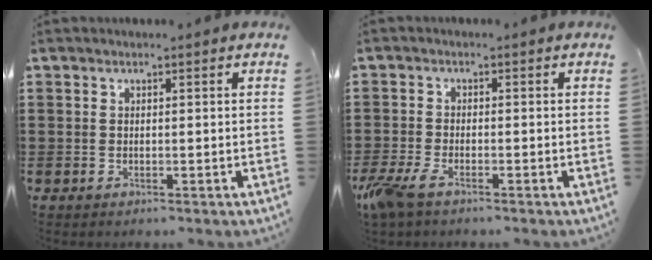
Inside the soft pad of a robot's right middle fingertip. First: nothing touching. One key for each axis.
{"total": 3.8, "fx": -2.5, "fy": 0.8, "fz": 2.8, "tx": -0.079, "ty": -0.014, "tz": -0.054}